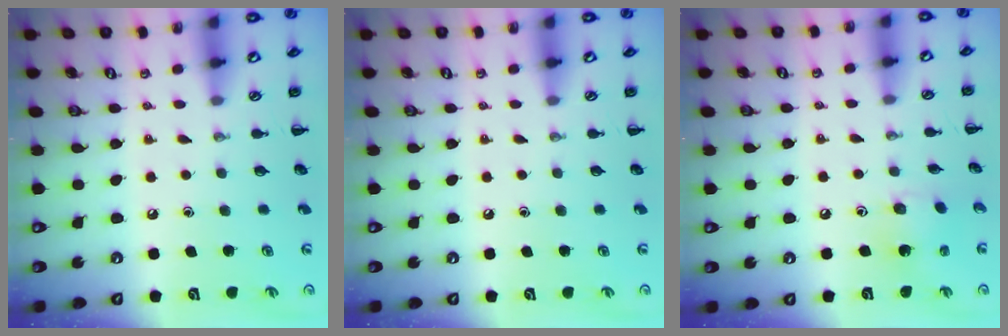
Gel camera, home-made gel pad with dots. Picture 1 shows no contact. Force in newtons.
{"total": 0.0}
{"total": 2.8, "press": 2.8, "slide": 0.5}